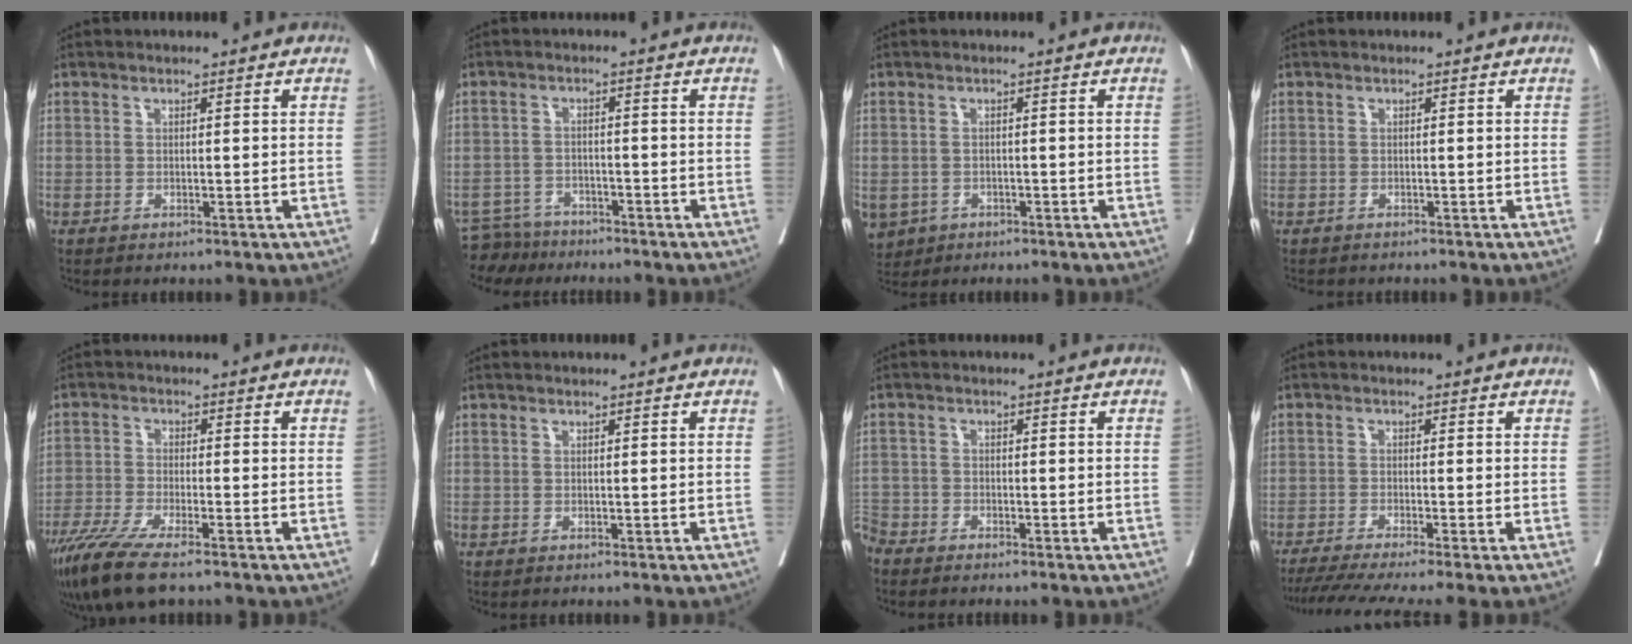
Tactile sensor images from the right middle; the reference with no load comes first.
{"total": 5.0, "force": [-4.7, 1.6, -0.5], "torque": [0.011, -0.004, -0.083]}
{"total": 6.7, "force": [-3.2, 5.5, 2.1], "torque": [-0.057, -0.001, -0.045]}
{"total": 1.9, "force": [-1.3, 1.3, 0.1], "torque": [-0.012, 0.004, -0.021]}
{"total": 10.0, "force": [-7.4, 1.4, 6.6], "torque": [-0.115, -0.024, -0.128]}
{"total": 0.0}
{"total": 3.5, "force": [-3.4, 0.6, 0.5], "torque": [-0.004, -0.008, -0.070]}
{"total": 11.0, "force": [-8.9, -0.9, 6.3], "torque": [-0.082, -0.025, -0.140]}